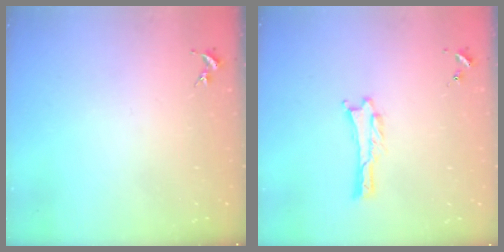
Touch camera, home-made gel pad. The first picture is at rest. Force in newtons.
{"total": 0.6, "press": 0.6, "slide": 0.1}